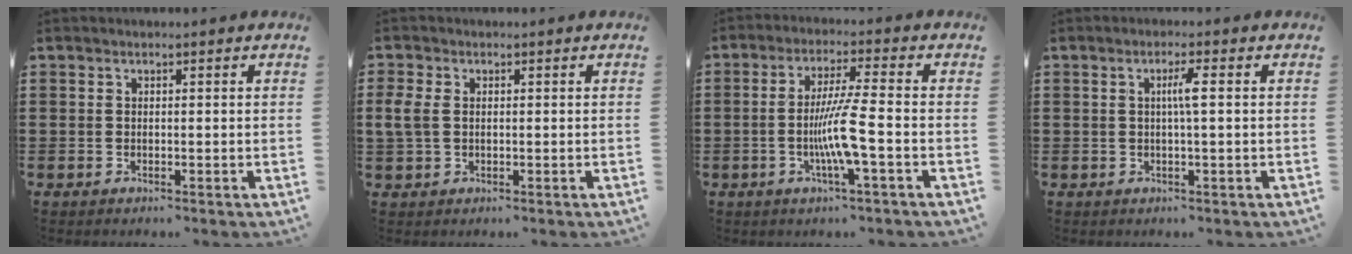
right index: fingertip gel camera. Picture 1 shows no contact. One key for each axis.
{"total": 3.0, "fx": 0.3, "fy": 2.0, "fz": 2.2, "tx": -0.063, "ty": 0.000, "tz": 0.000}
{"total": 7.5, "fx": -2.1, "fy": -0.1, "fz": 7.2, "tx": -0.136, "ty": -0.013, "tz": -0.043}
{"total": 2.7, "fx": 0.2, "fy": -0.1, "fz": 2.7, "tx": -0.051, "ty": -0.002, "tz": 0.000}